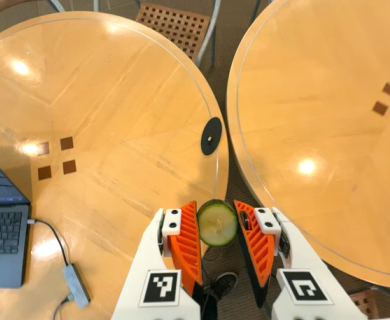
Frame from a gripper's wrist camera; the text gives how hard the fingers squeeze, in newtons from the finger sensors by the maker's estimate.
{"total": 8.2, "left": 8.3, "right": 8.2}